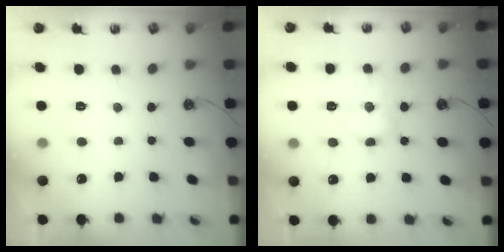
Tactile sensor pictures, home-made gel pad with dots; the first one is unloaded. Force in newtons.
{"total": 7.2, "press": 7.2, "slide": 0.6}